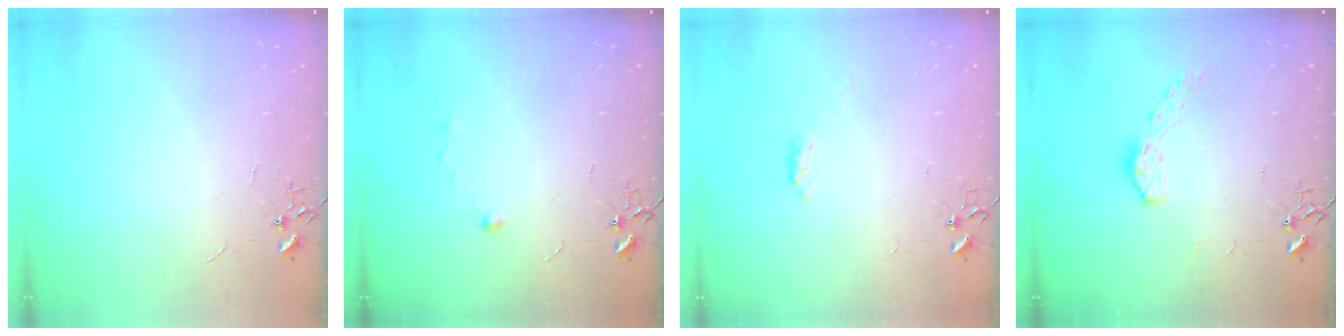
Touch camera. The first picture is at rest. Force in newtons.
{"total": 4.9, "press": 4.8, "slide": 0.6}
{"total": 3.4, "press": 3.4, "slide": 0.5}
{"total": 7.0, "press": 7.0, "slide": 0.5}